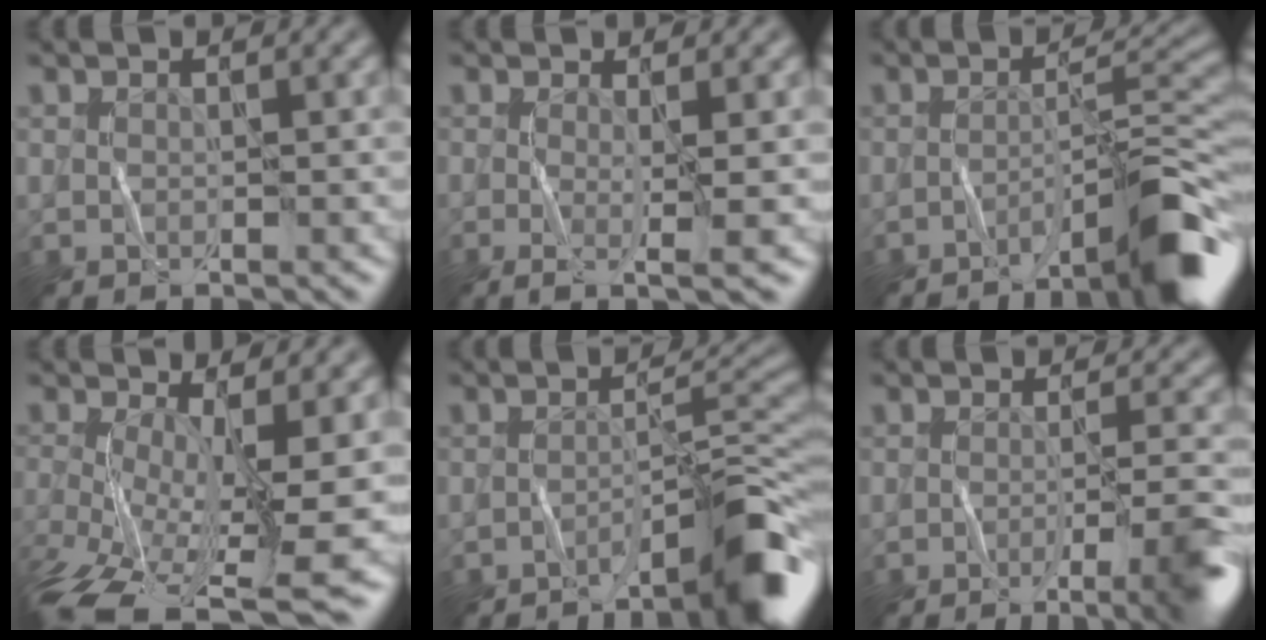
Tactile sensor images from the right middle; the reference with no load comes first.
{"total": 3.3, "force": [-0.3, 0.6, 3.3], "torque": [-0.061, -0.007, -0.007]}
{"total": 7.1, "force": [-4.4, 0.7, 5.5], "torque": [-0.069, 0.020, -0.075]}
{"total": 10.8, "force": [-3.6, 3.6, 9.6], "torque": [-0.188, -0.029, -0.063]}
{"total": 5.7, "force": [-3.8, 0.4, 4.2], "torque": [-0.051, 0.021, -0.065]}
{"total": 6.1, "force": [-2.7, 1.3, 5.3], "torque": [-0.068, -0.003, -0.041]}